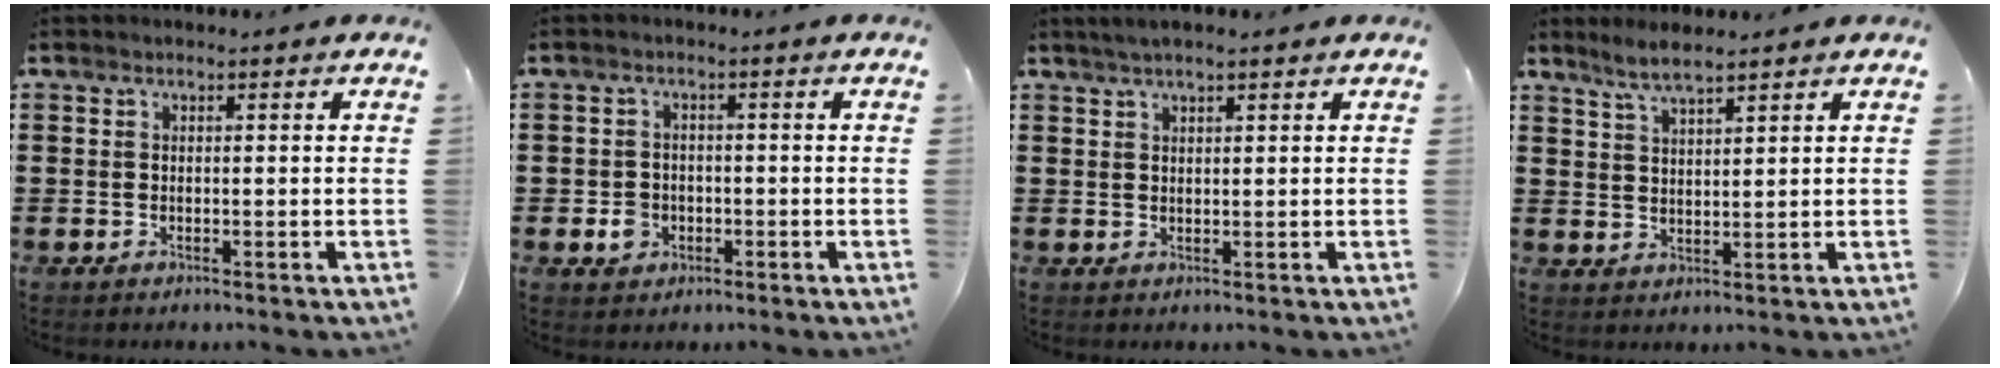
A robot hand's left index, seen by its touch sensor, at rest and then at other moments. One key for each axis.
{"total": 2.7, "fx": -0.9, "fy": 2.4, "fz": 1.1, "tx": -0.025, "ty": 0.003, "tz": -0.018}
{"total": 1.8, "fx": 1.4, "fy": 0.1, "fz": 1.1, "tx": -0.022, "ty": 0.004, "tz": 0.025}
{"total": 3.3, "fx": 2.8, "fy": 0.3, "fz": 1.7, "tx": -0.040, "ty": 0.001, "tz": 0.052}